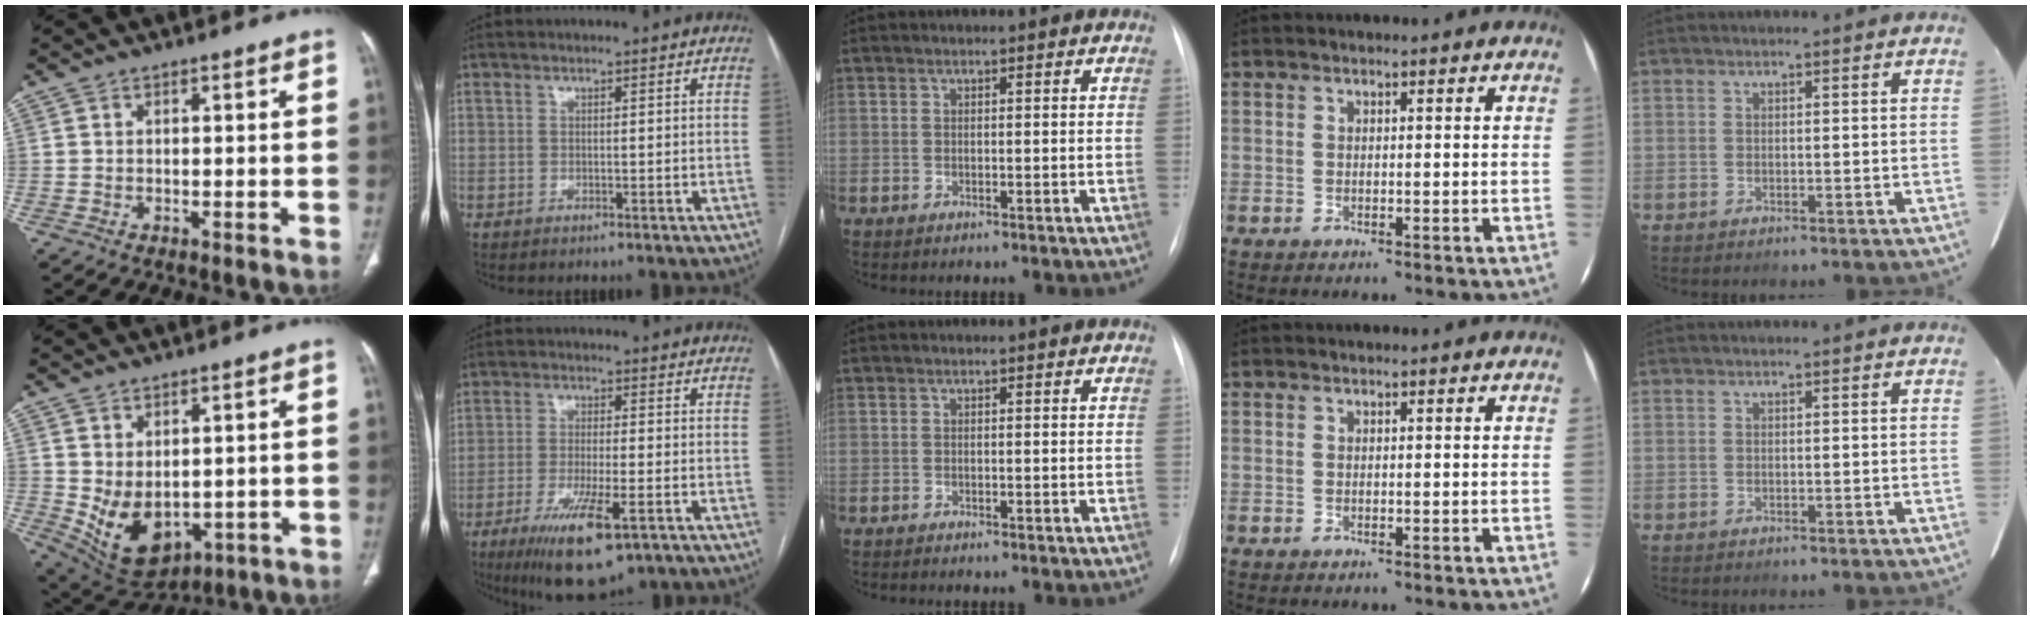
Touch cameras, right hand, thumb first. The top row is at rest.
{"thumb": {"total": 10.7, "force": [-0.7, 7.1, 8.0], "torque": [-0.124, -0.008, 0.026]}, "index": {"total": 11.3, "force": [-6.0, 2.3, 9.3], "torque": [-0.165, -0.026, -0.094]}}